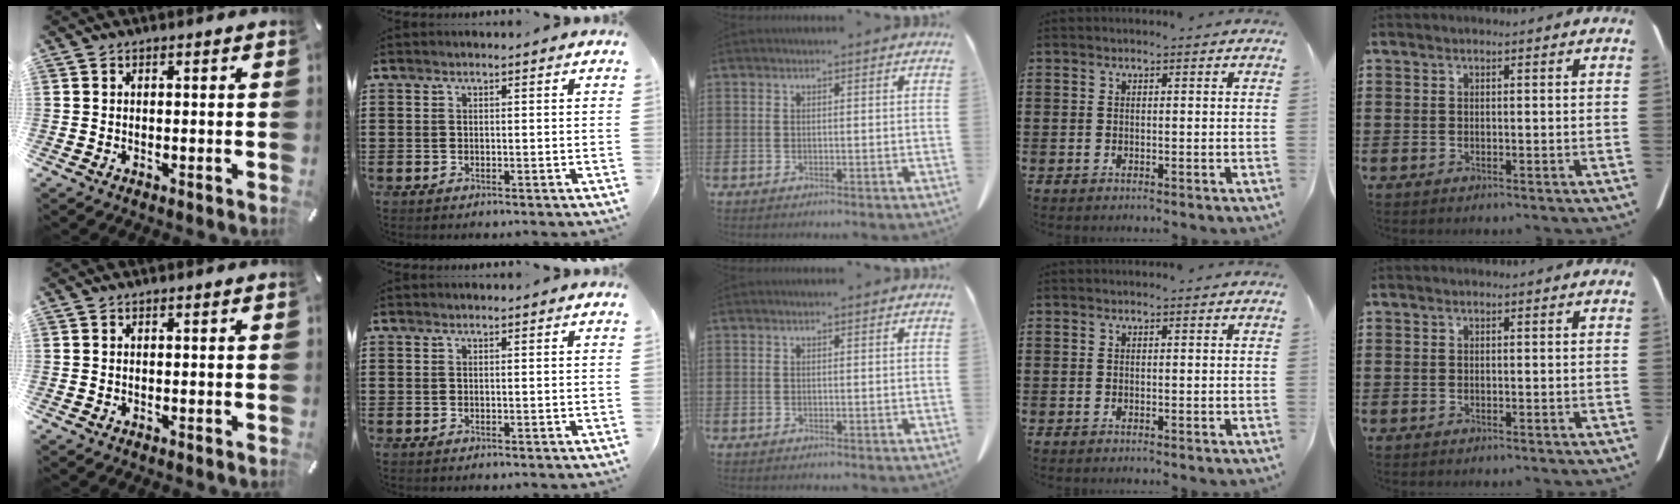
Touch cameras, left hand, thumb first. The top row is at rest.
{}